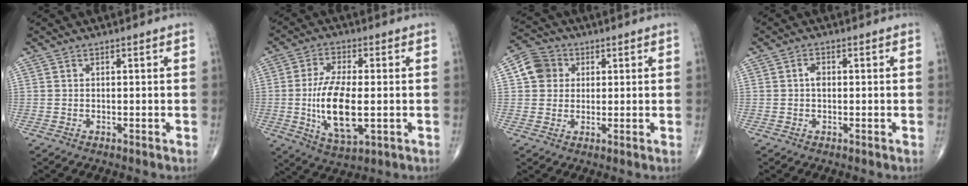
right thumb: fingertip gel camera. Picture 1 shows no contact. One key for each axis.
{"total": 13.1, "fx": -1.5, "fy": 5.3, "fz": 11.9, "tx": -0.224, "ty": -0.008, "tz": -0.022}
{"total": 6.7, "fx": 1.6, "fy": 6.0, "fz": 2.4, "tx": -0.026, "ty": 0.006, "tz": 0.019}
{"total": 1.9, "fx": 0.1, "fy": 1.2, "fz": 1.4, "tx": -0.020, "ty": 0.003, "tz": -0.003}